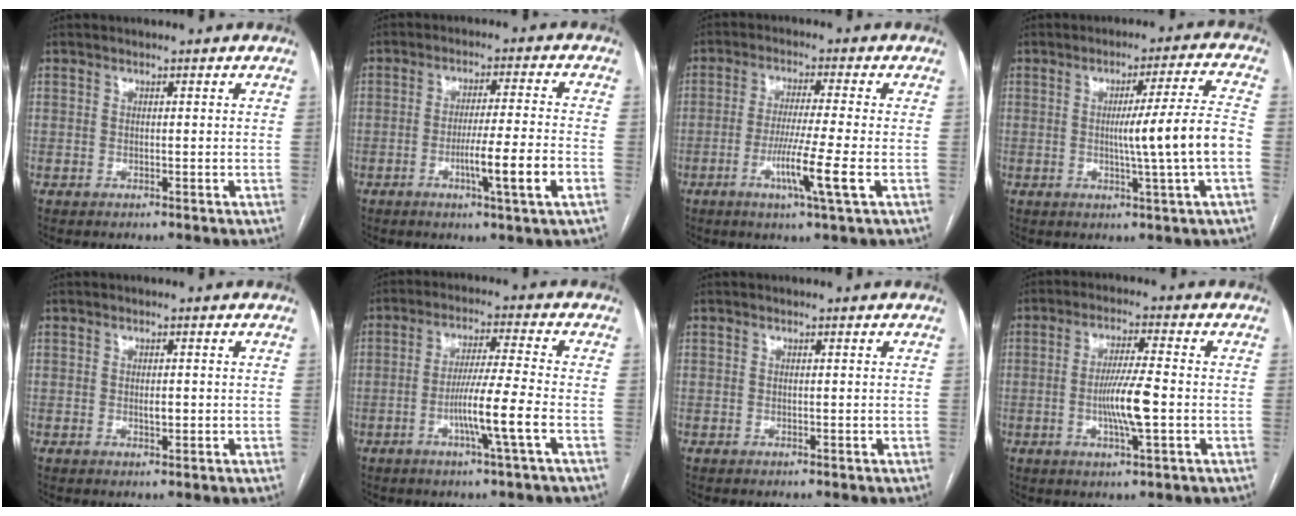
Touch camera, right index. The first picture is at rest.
{"total": 8.8, "force": [-3.1, -0.9, 8.2], "torque": [-0.137, -0.013, -0.053]}
{"total": 8.2, "force": [-2.7, -1.1, 7.7], "torque": [-0.143, -0.021, -0.053]}
{"total": 10.0, "force": [-1.3, -1.7, 9.8], "torque": [-0.147, 0.000, -0.015]}
{"total": 1.3, "force": [-0.1, 0.5, 1.2], "torque": [-0.021, -0.001, -0.001]}
{"total": 8.1, "force": [-2.9, -1.3, 7.5], "torque": [-0.140, -0.005, -0.057]}
{"total": 0.0}
{"total": 7.3, "force": [-1.4, 0.2, 7.2], "torque": [-0.137, -0.006, -0.027]}